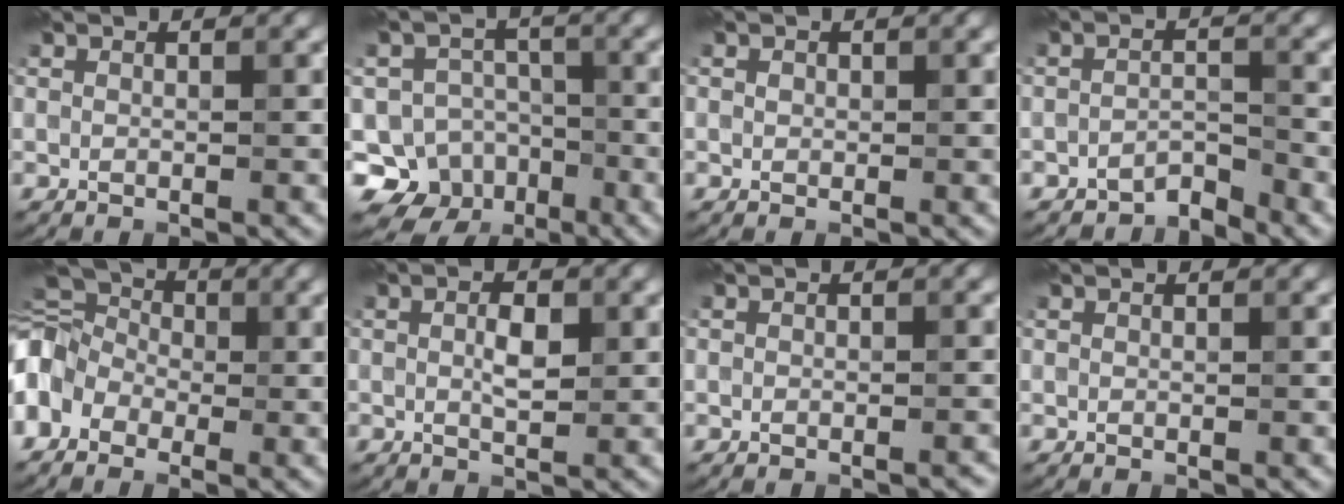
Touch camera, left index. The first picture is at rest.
{"total": 7.8, "force": [-4.2, 6.4, 1.6], "torque": [-0.001, 0.000, -0.078]}
{"total": 0.6, "force": [0.1, 0.5, 0.2], "torque": [0.000, -0.002, 0.000]}
{"total": 2.1, "force": [-2.0, 0.5, 0.5], "torque": [-0.008, 0.007, -0.039]}
{"total": 8.7, "force": [-0.6, 6.5, 5.7], "torque": [-0.123, 0.033, -0.040]}
{"total": 2.1, "force": [0.2, 0.9, 1.9], "torque": [-0.037, 0.001, 0.003]}
{"total": 0.7, "force": [-0.6, 0.3, 0.3], "torque": [-0.003, 0.002, -0.008]}
{"total": 0.0}